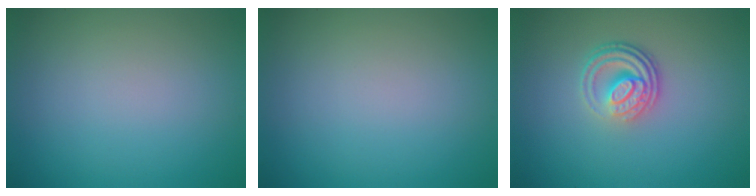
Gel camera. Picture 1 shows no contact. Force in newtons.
{"total": 0.0}
{"total": 3.9, "press": 2.7, "slide": 2.8}